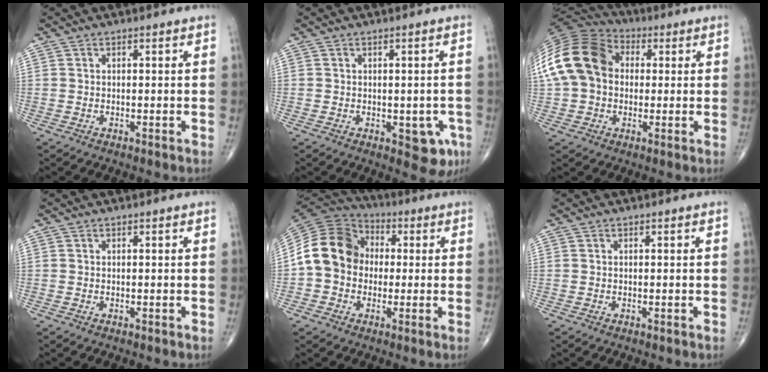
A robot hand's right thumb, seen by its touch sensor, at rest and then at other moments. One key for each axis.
{"total": 5.7, "fx": -1.9, "fy": 3.2, "fz": 4.4, "tx": -0.020, "ty": 0.002, "tz": -0.018}
{"total": 17.8, "fx": 1.9, "fy": 13.6, "fz": 11.3, "tx": -0.230, "ty": 0.038, "tz": 0.027}
{"total": 0.0}
{"total": 13.5, "fx": 0.0, "fy": 11.2, "fz": 7.4, "tx": -0.121, "ty": 0.035, "tz": -0.013}
{"total": 0.0}